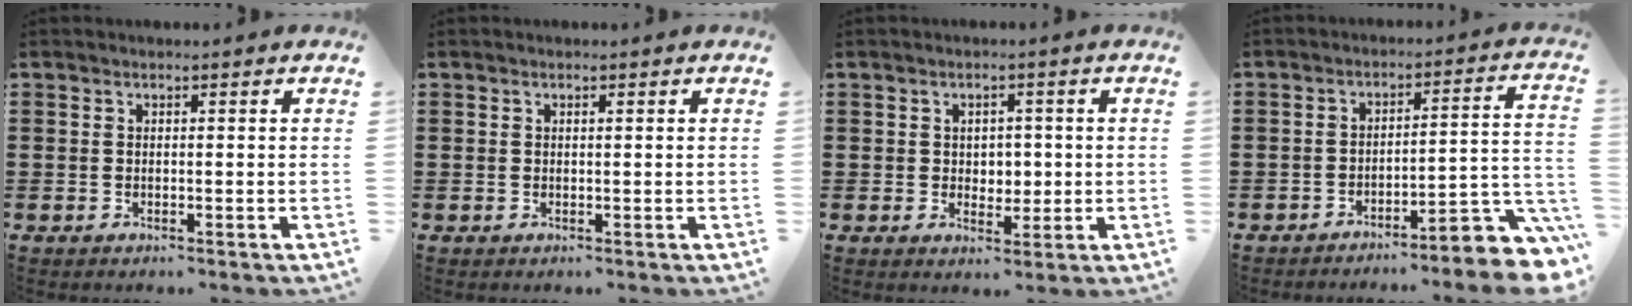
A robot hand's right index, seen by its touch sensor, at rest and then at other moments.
{"total": 0.5, "force": [0.2, 0.2, 0.4], "torque": [-0.008, 0.002, 0.004]}
{"total": 2.8, "force": [0.5, 2.5, 1.0], "torque": [-0.022, 0.008, 0.004]}
{"total": 6.7, "force": [-5.1, 1.0, 4.2], "torque": [-0.053, -0.006, -0.098]}